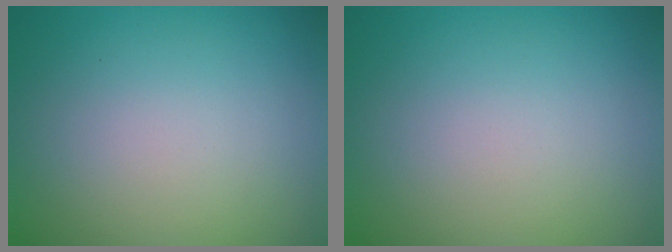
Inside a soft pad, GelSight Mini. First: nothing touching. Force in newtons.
{"total": 0.0}